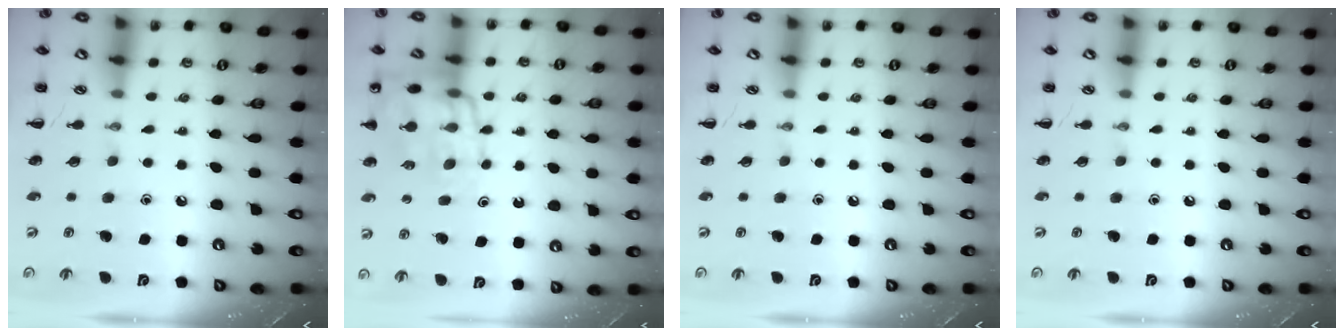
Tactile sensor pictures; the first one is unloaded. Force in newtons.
{"total": 19.8, "press": 19.4, "slide": 4.1}
{"total": 0.0}
{"total": 0.0}